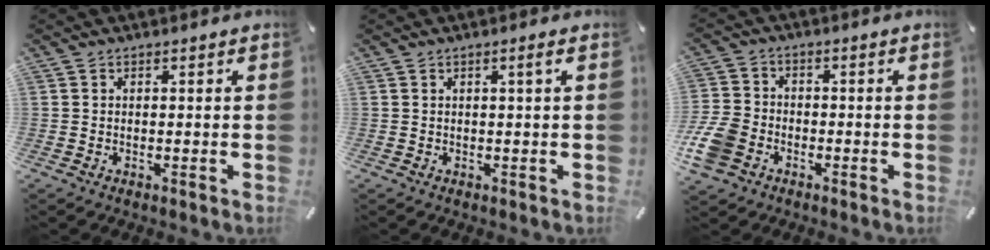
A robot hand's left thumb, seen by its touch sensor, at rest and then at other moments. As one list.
[{"total": 1.6, "force": [0.5, -0.1, 1.5], "torque": [-0.028, 0.002, 0.007]}, {"total": 9.4, "force": [-3.7, 7.6, 4.1], "torque": [-0.109, 0.028, -0.069]}]